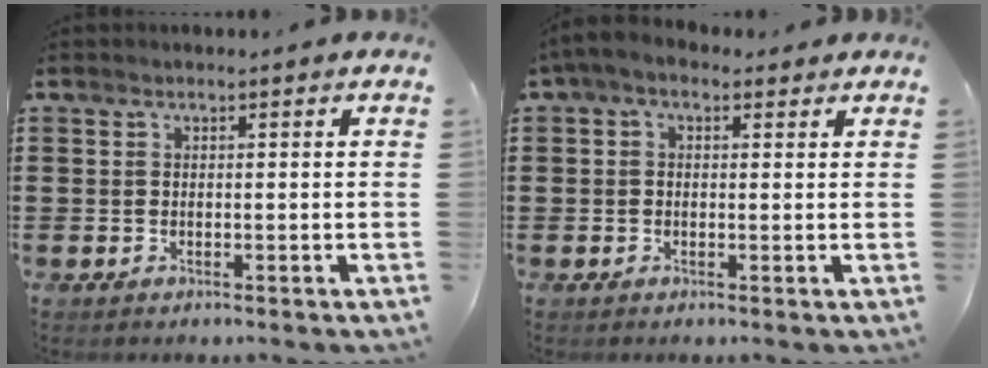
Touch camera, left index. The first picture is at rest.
{"total": 2.5, "force": [0.7, 1.4, 1.9], "torque": [-0.047, 0.005, 0.010]}